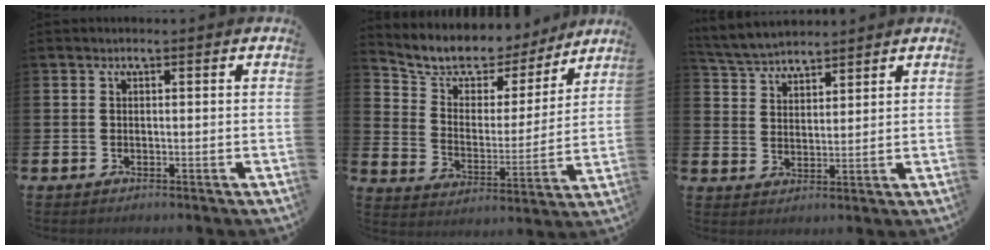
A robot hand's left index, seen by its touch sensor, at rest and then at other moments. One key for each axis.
{"total": 8.2, "fx": 7.3, "fy": 3.5, "fz": 1.2, "tx": -0.069, "ty": -0.053, "tz": 0.128}
{"total": 4.6, "fx": 4.5, "fy": 0.8, "fz": 0.2, "tx": -0.029, "ty": -0.018, "tz": 0.083}